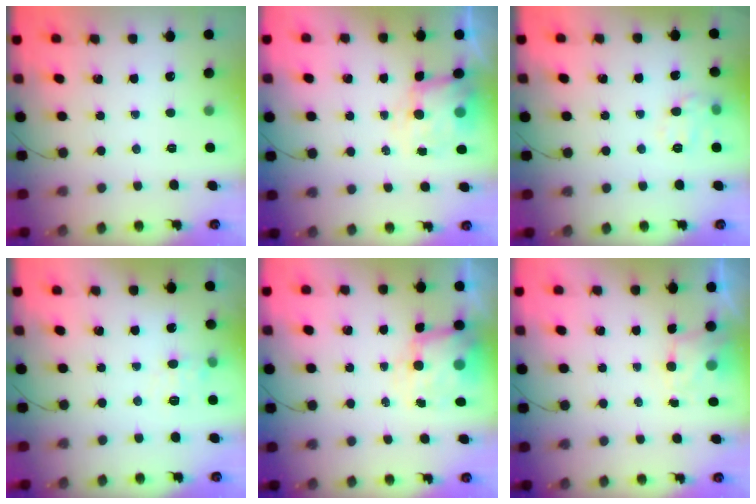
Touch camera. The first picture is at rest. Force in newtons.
{"total": 7.5, "press": 7.4, "slide": 1.4}
{"total": 8.9, "press": 8.9, "slide": 0.5}
{"total": 7.5, "press": 7.2, "slide": 1.8}
{"total": 7.1, "press": 7.1, "slide": 0.7}
{"total": 4.0, "press": 3.8, "slide": 1.0}